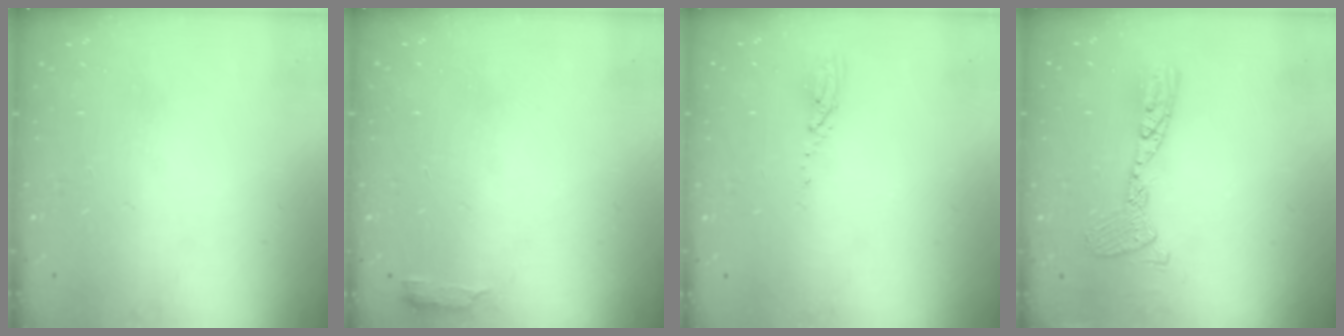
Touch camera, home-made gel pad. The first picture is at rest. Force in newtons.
{"total": 2.6, "press": 2.6, "slide": 0.5}
{"total": 3.0, "press": 2.9, "slide": 0.3}
{"total": 12.0, "press": 11.9, "slide": 1.1}